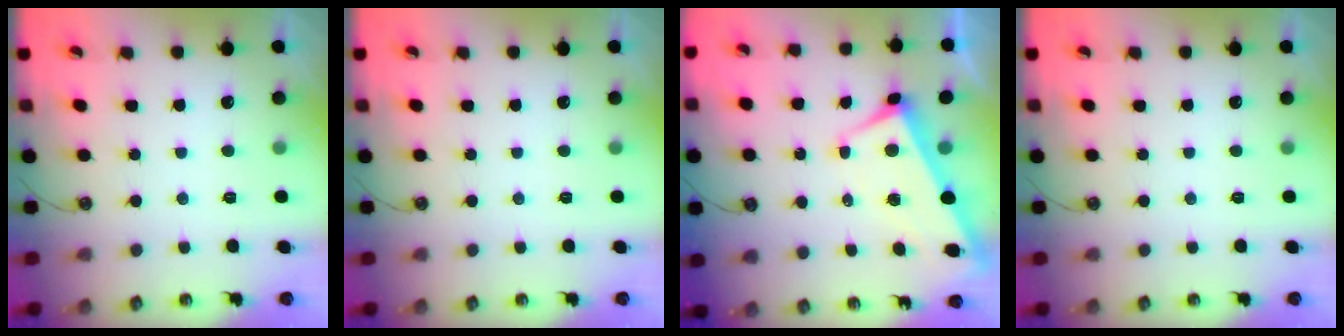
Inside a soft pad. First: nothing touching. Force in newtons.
{"total": 0.0}
{"total": 2.5, "press": 2.3, "slide": 0.9}
{"total": 0.0}